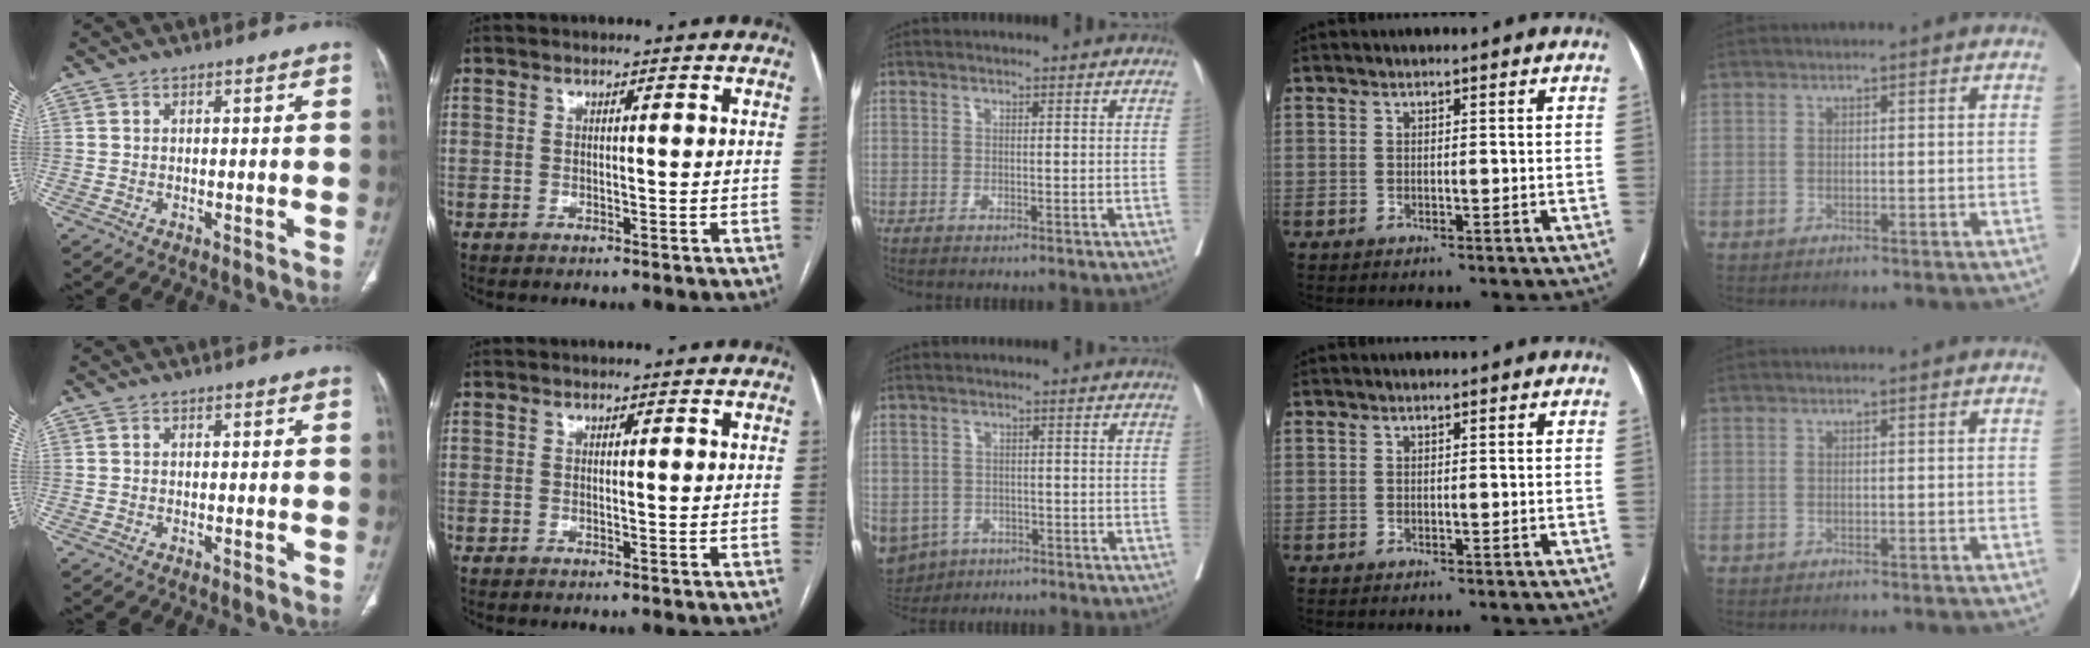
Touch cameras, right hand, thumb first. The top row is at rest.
{"middle": {"total": 12.5, "force": [-6.6, 9.8, 4.3], "torque": [-0.133, -0.010, -0.085]}}